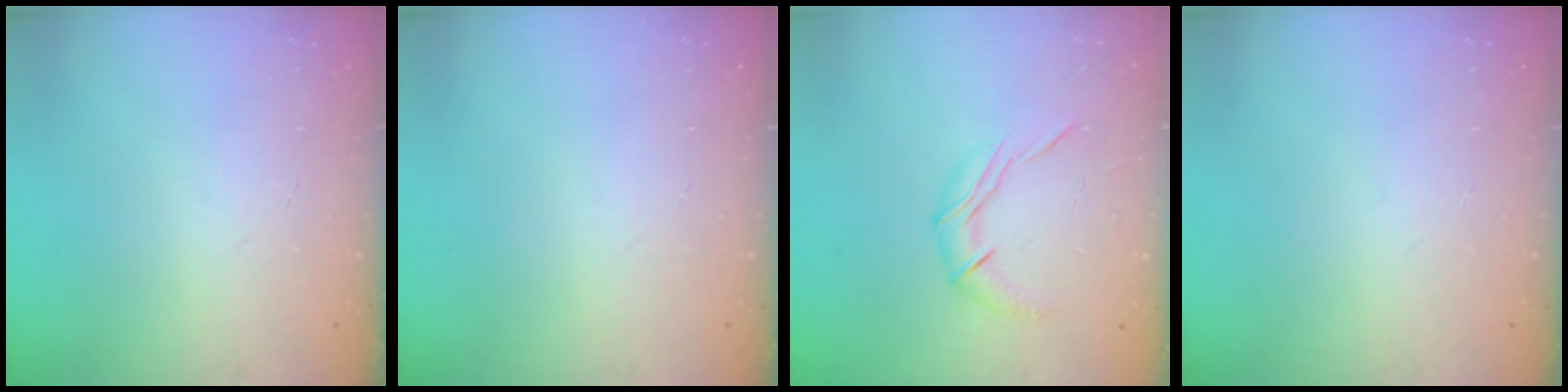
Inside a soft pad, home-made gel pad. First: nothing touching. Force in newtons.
{"total": 0.0}
{"total": 8.4, "press": 8.4, "slide": 0.1}
{"total": 0.0}